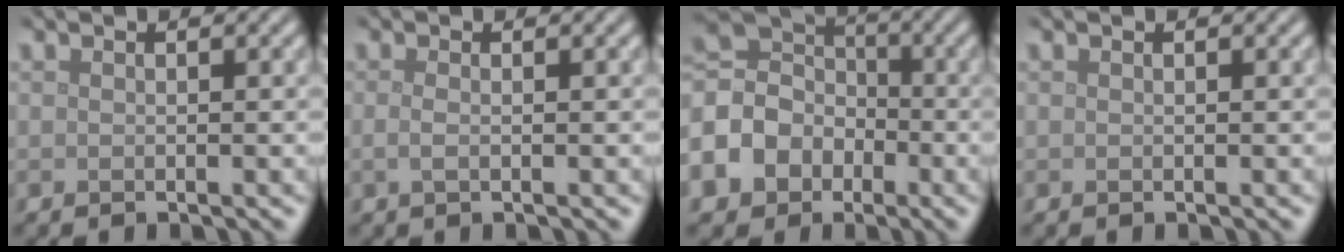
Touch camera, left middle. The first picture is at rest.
{"total": 1.0, "force": [-0.2, 0.4, 0.9], "torque": [-0.022, -0.001, -0.007]}
{"total": 8.7, "force": [-2.9, 7.3, 3.8], "torque": [-0.097, -0.006, -0.073]}
{"total": 0.0}